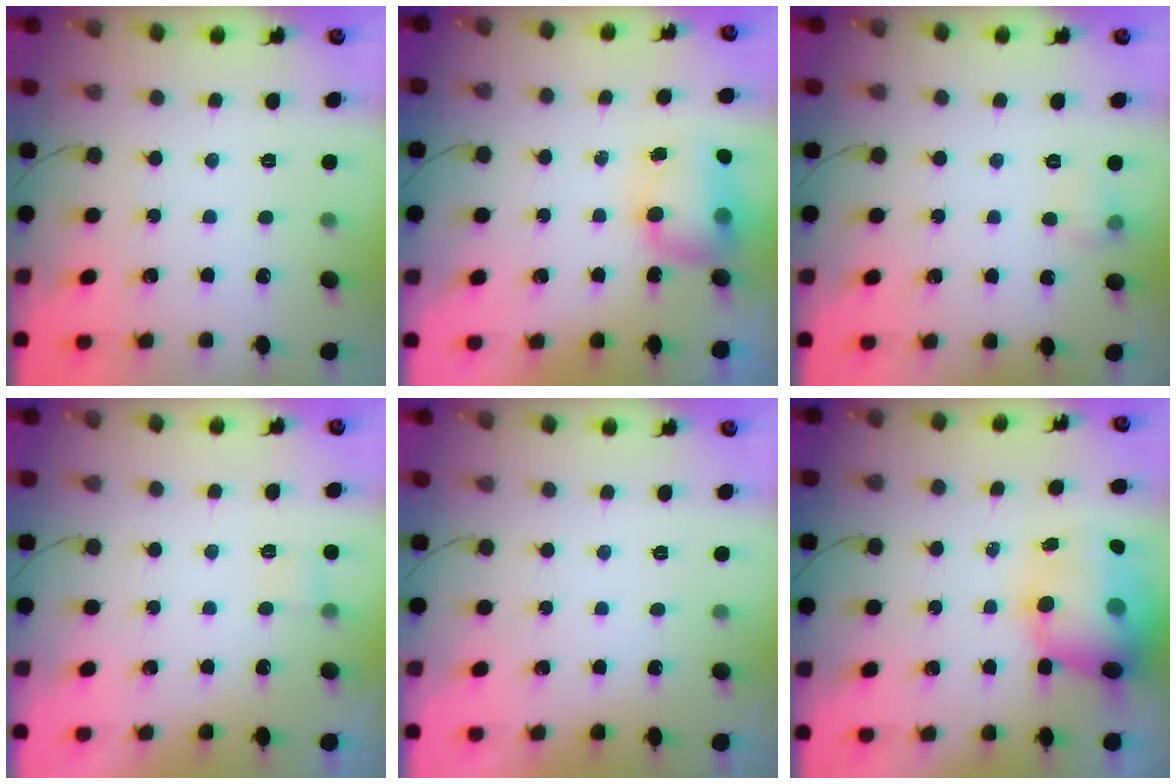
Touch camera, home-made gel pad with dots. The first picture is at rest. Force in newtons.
{"total": 11.1, "press": 8.8, "slide": 6.8}
{"total": 6.3, "press": 4.8, "slide": 4.0}
{"total": 2.8, "press": 2.6, "slide": 1.1}
{"total": 0.0}
{"total": 14.6, "press": 13.0, "slide": 6.8}